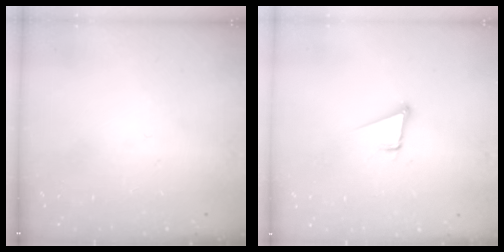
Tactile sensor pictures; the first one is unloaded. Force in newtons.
{"total": 4.3, "press": 3.4, "slide": 2.6}